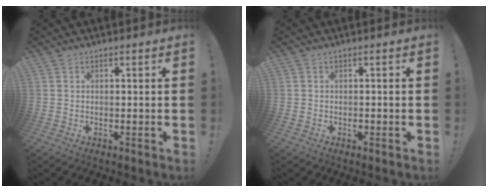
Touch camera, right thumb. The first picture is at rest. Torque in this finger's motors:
{"motor_torque": [-0.05, 0.06, 0.24, -0.28, 0.00]}